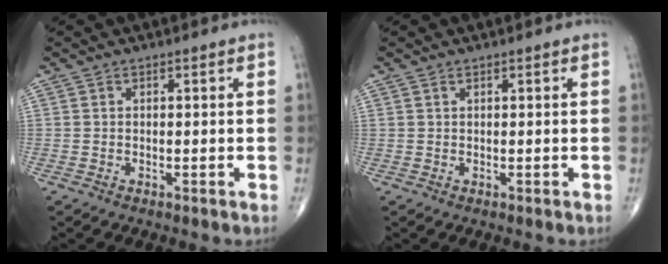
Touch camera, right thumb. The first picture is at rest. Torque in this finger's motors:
{"motor_torque": [0.01, -0.15, -0.06, 0.07, -0.03]}